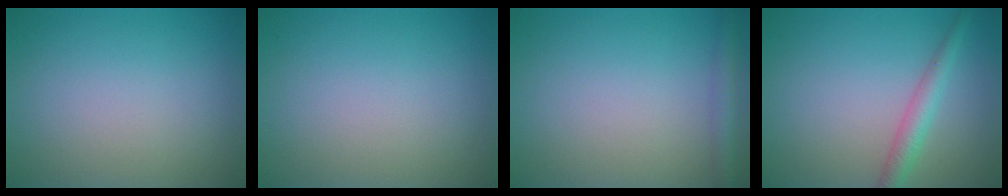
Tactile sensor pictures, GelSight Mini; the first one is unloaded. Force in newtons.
{"total": 0.0}
{"total": 2.1, "press": 2.1, "slide": 0.1}
{"total": 2.6, "press": 2.6, "slide": 0.1}